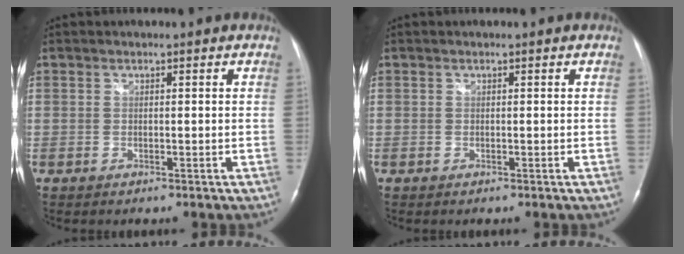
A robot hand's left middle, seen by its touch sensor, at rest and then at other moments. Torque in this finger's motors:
{"motor_torque": [0.00, 0.00, 0.01, 0.00]}